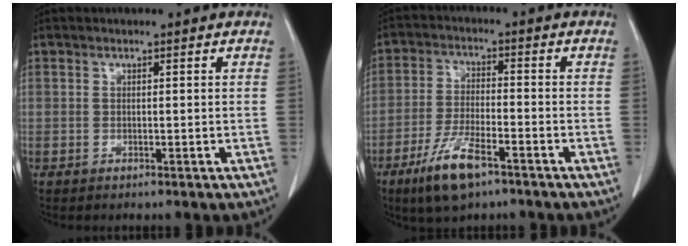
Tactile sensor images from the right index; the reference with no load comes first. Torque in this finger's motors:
{"motor_torque": [0.83, -0.64, 0.36, 0.11]}